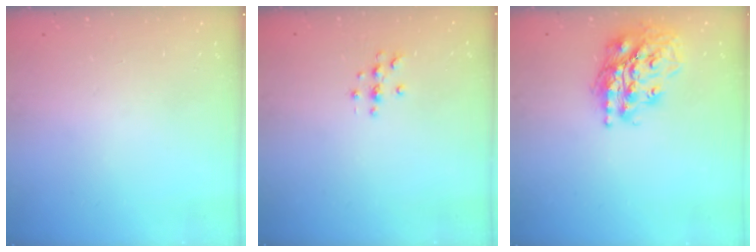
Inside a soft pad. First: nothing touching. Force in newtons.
{"total": 3.7, "press": 3.7, "slide": 0.4}
{"total": 19.9, "press": 19.8, "slide": 2.4}